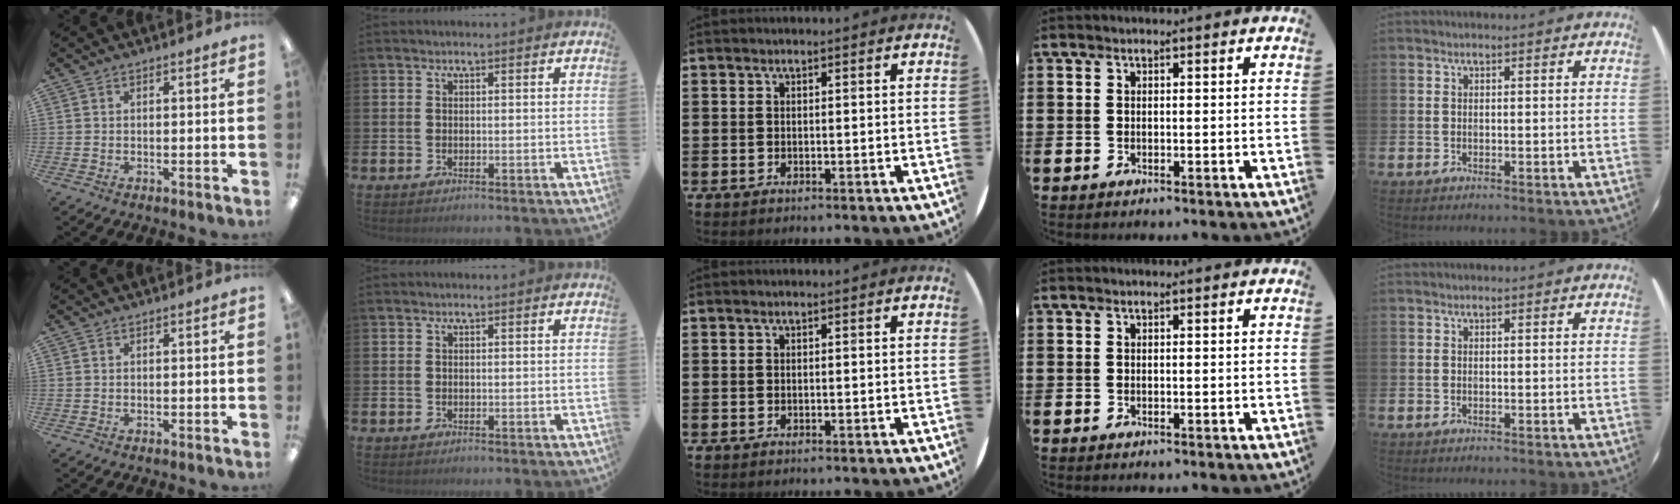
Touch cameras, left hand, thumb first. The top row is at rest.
{}